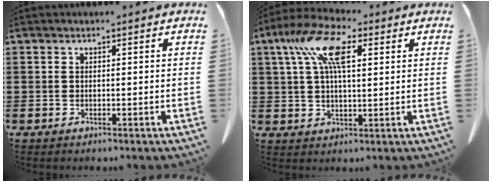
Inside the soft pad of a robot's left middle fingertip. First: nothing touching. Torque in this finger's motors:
{"motor_torque": [-1.05, -1.07, 1.05, 0.21]}